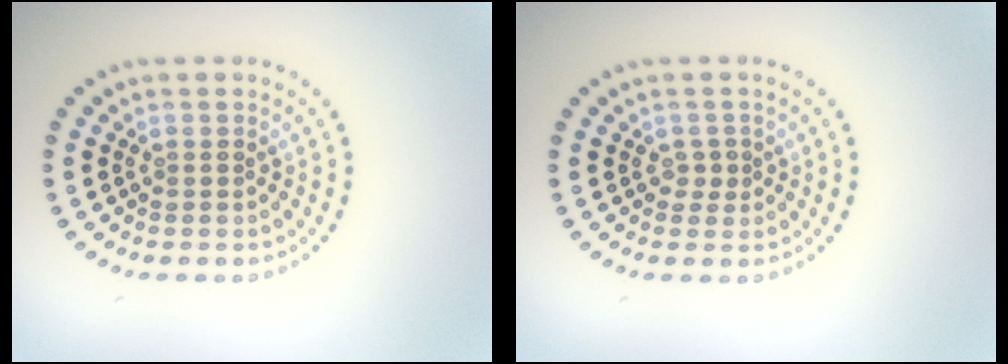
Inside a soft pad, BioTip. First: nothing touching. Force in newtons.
{"total": 1.1, "press": 0.9, "slide": 0.5}